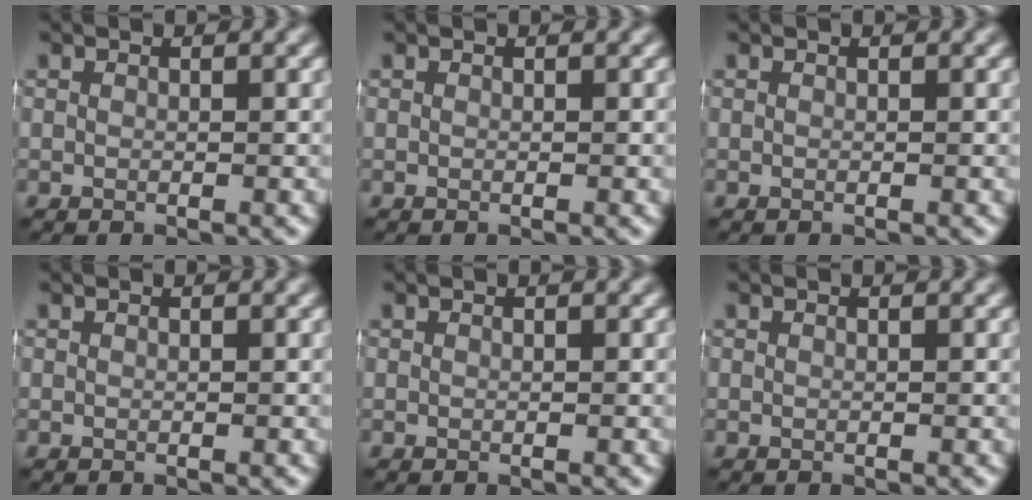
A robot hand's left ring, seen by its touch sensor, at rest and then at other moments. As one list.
[{"total": 0.0}, {"total": 0.0}, {"total": 0.0}, {"total": 0.0}, {"total": 0.0}]